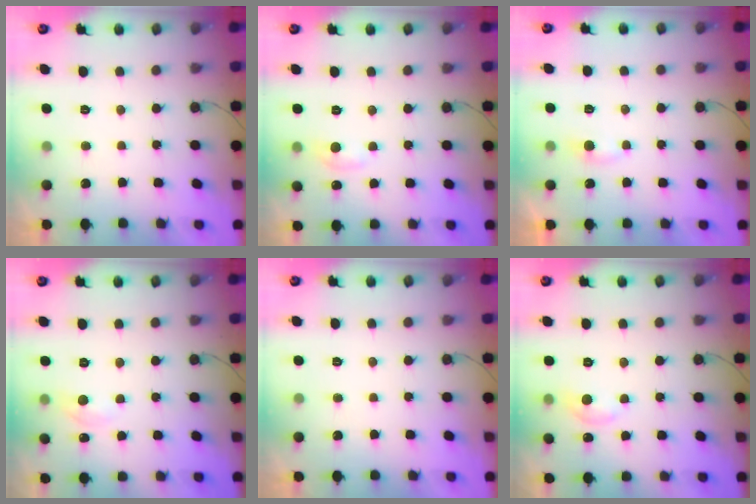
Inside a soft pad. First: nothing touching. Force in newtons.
{"total": 7.0, "press": 7.0, "slide": 0.9}
{"total": 3.1, "press": 3.0, "slide": 0.4}
{"total": 5.6, "press": 5.6, "slide": 0.5}
{"total": 0.0}
{"total": 7.4, "press": 7.3, "slide": 0.9}